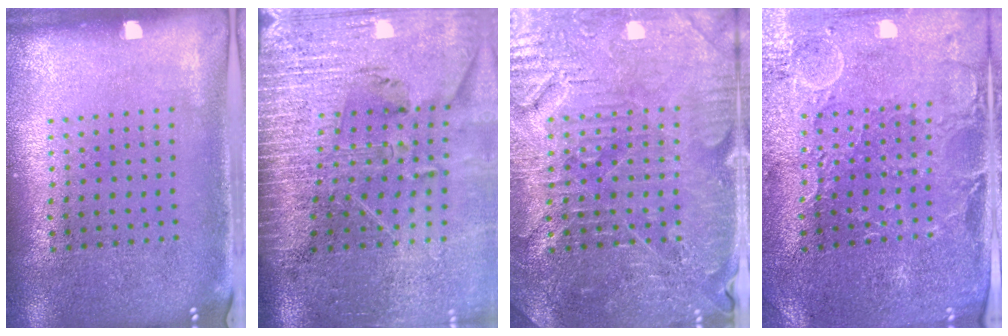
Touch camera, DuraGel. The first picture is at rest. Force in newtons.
{"total": 4.0, "press": 3.4, "slide": 2.0}
{"total": 4.1, "press": 4.0, "slide": 0.9}
{"total": 0.8, "press": 0.7, "slide": 0.4}